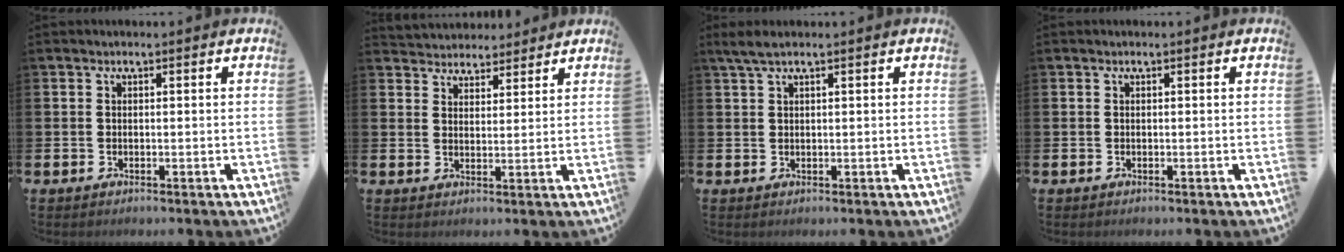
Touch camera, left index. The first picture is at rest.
{"total": 3.8, "force": [3.6, 1.1, -0.8], "torque": [-0.008, -0.014, 0.068]}
{"total": 2.0, "force": [1.3, 0.2, 1.5], "torque": [-0.038, 0.006, 0.024]}
{"total": 0.0}